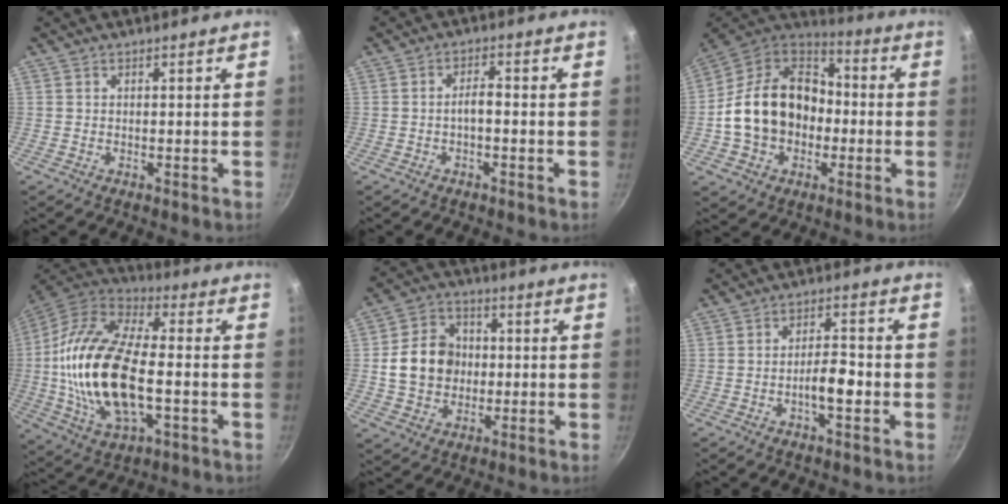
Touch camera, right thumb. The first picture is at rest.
{"total": 2.6, "force": [-0.9, 1.0, 2.3], "torque": [-0.038, 0.018, -0.018]}
{"total": 20.4, "force": [-2.1, 15.8, 12.7], "torque": [-0.202, 0.053, -0.040]}
{"total": 23.7, "force": [-2.0, 11.8, 20.4], "torque": [-0.399, 0.025, -0.043]}
{"total": 12.0, "force": [0.1, 10.0, 6.6], "torque": [-0.088, 0.019, -0.003]}
{"total": 5.5, "force": [-1.9, 2.0, 4.7], "torque": [-0.064, 0.026, -0.032]}